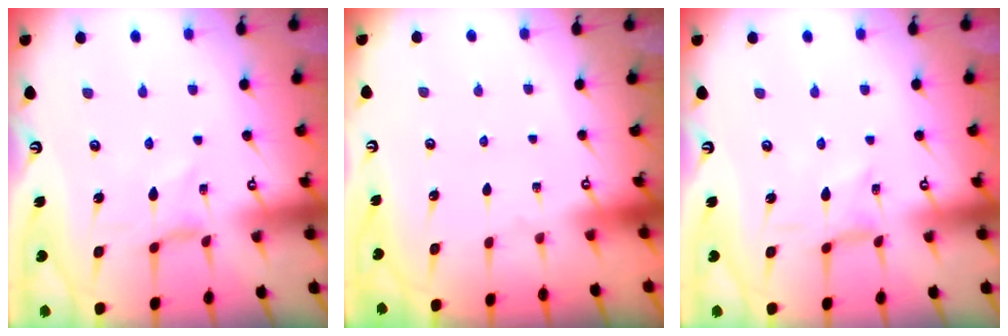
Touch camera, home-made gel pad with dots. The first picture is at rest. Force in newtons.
{"total": 0.0}
{"total": 0.5, "press": 0.5, "slide": 0.1}